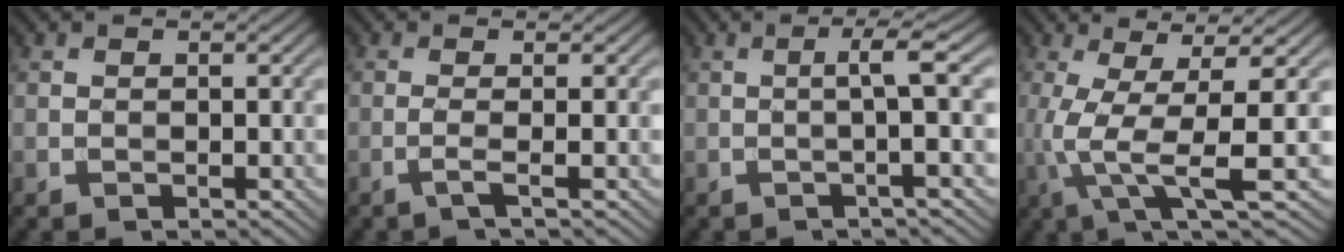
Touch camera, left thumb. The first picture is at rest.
{"total": 2.0, "force": [-0.5, 0.3, 1.9], "torque": [-0.033, 0.004, -0.024]}
{"total": 3.9, "force": [-0.1, -0.1, 3.9], "torque": [-0.067, 0.011, -0.012]}
{"total": 8.4, "force": [-0.7, 1.7, 8.2], "torque": [-0.157, 0.004, -0.015]}